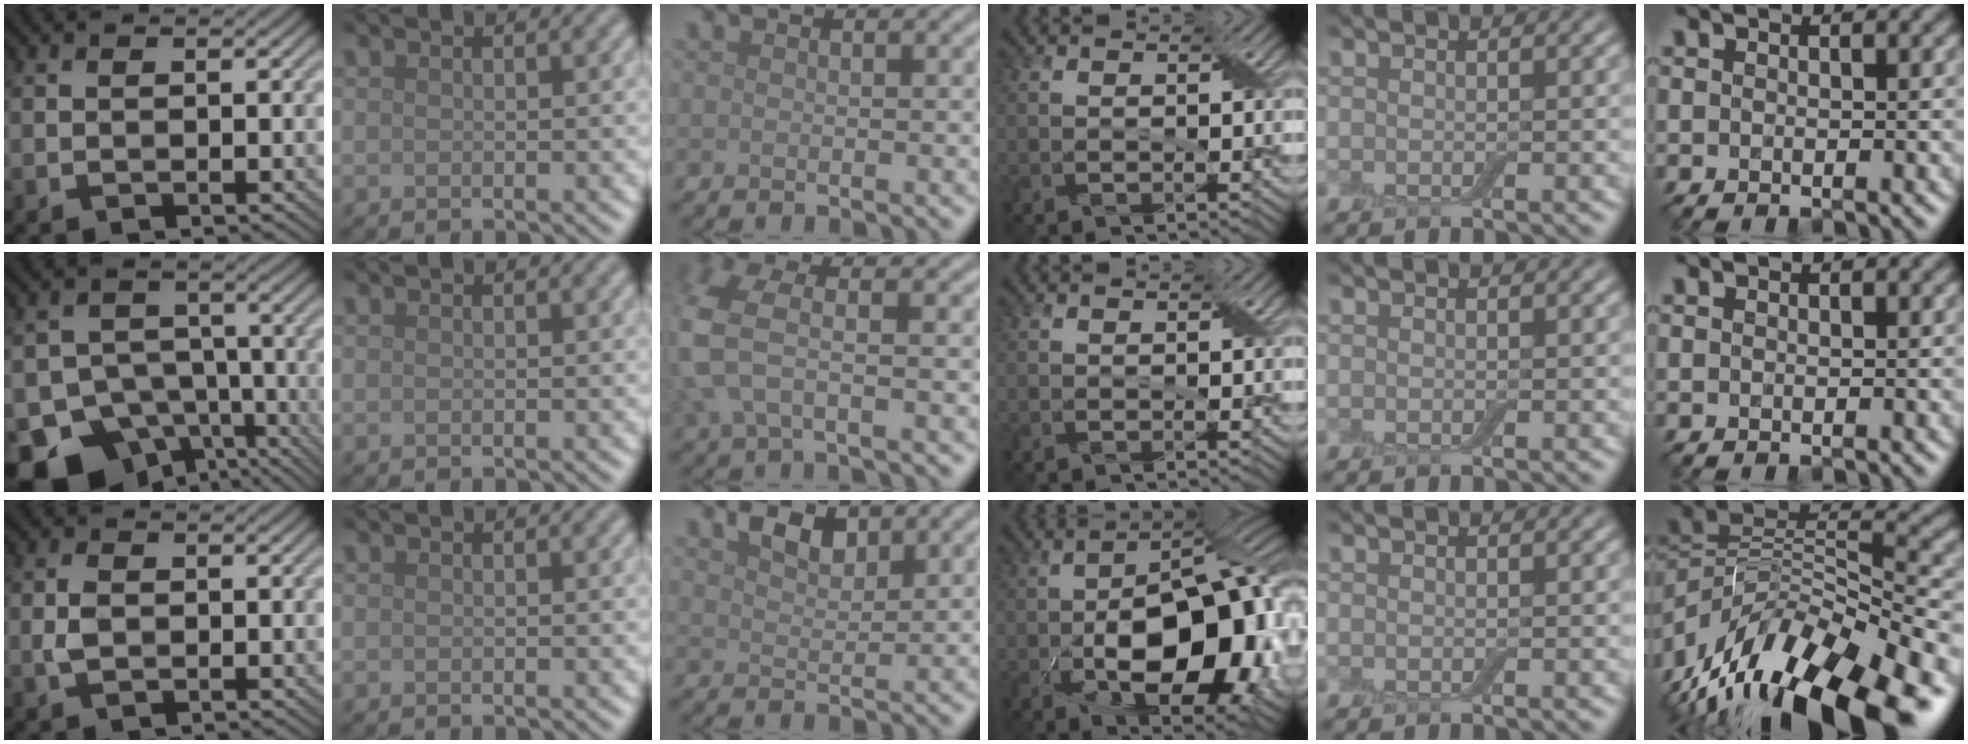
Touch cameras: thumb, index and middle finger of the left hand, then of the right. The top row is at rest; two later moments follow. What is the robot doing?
{"motion": "insert", "object": "airpods case & airpods"}